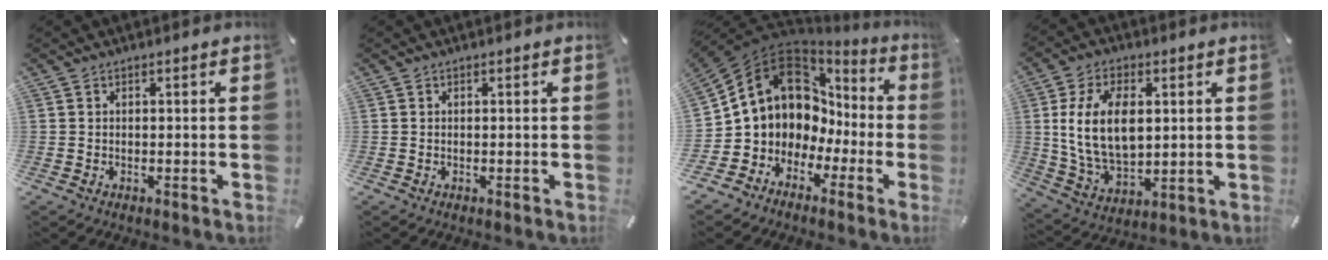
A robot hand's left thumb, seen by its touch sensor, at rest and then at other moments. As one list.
[{"total": 0.0}, {"total": 10.9, "force": [4.2, 9.6, 3.2], "torque": [-0.073, -0.044, 0.092]}, {"total": 13.9, "force": [2.7, 8.7, 10.6], "torque": [-0.241, 0.002, 0.045]}]